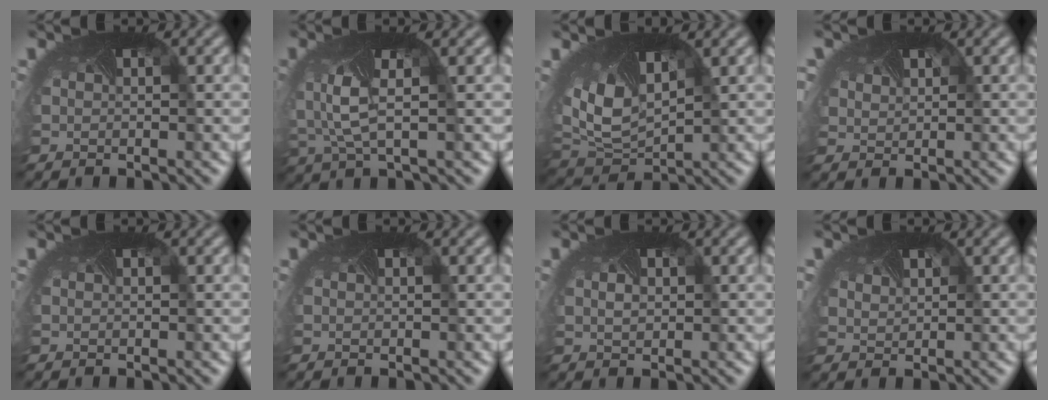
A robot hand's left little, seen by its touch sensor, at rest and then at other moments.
{"total": 3.8, "force": [-0.1, 1.6, 3.4], "torque": [-0.106, -0.012, 0.002]}
{"total": 7.1, "force": [1.5, 4.4, 5.3], "torque": [-0.131, -0.015, 0.040]}
{"total": 3.0, "force": [1.9, 1.8, 1.3], "torque": [-0.054, 0.003, 0.032]}
{"total": 0.0}
{"total": 0.0}
{"total": 0.6, "force": [0.0, 0.5, 0.3], "torque": [-0.025, -0.007, 0.012]}
{"total": 1.4, "force": [1.1, 0.8, 0.0], "torque": [-0.016, -0.006, 0.022]}